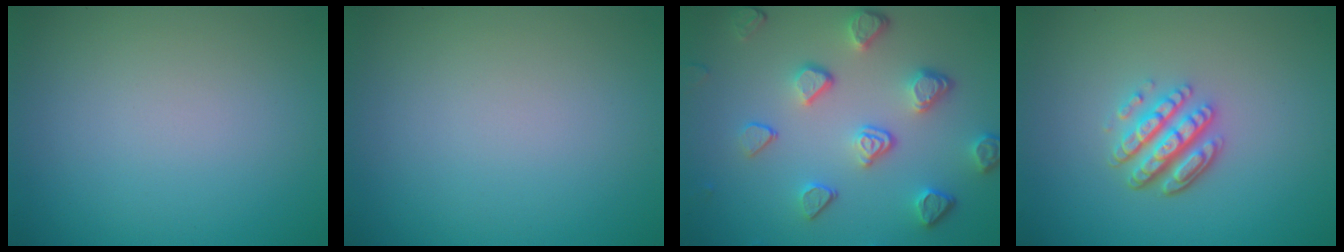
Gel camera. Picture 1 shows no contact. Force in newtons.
{"total": 0.0}
{"total": 4.9, "press": 3.7, "slide": 3.3}
{"total": 4.3, "press": 3.3, "slide": 2.7}